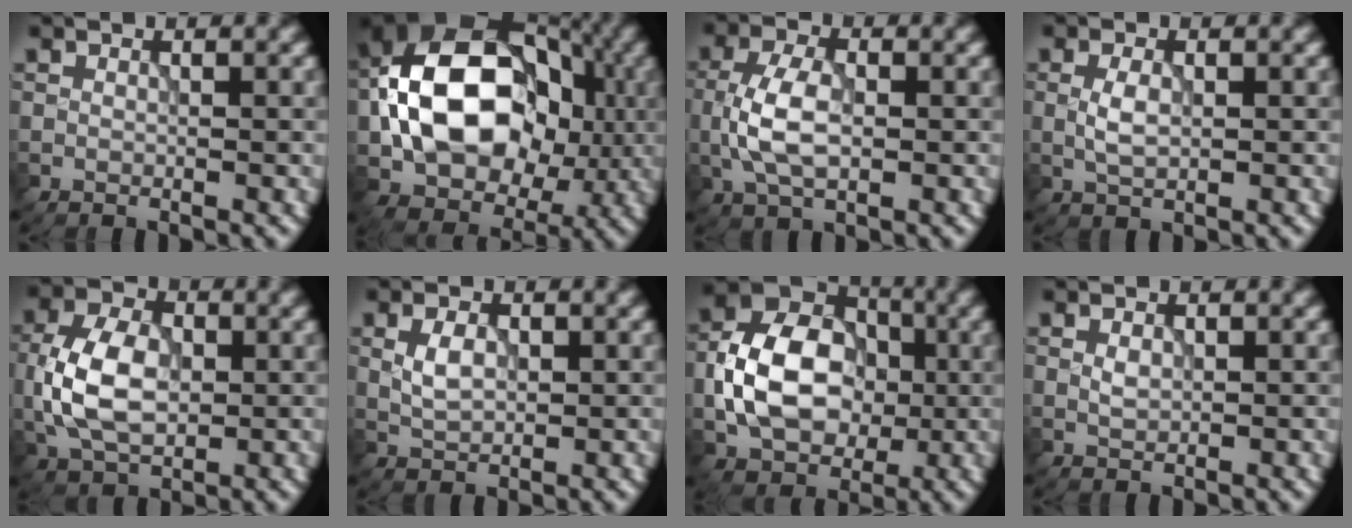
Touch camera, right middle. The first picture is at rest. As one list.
[{"total": 14.8, "force": [0.3, 10.7, 10.2], "torque": [-0.172, 0.020, -0.006]}, {"total": 4.9, "force": [-0.6, 2.8, 4.0], "torque": [-0.091, 0.001, -0.015]}, {"total": 1.9, "force": [0.1, 1.0, 1.6], "torque": [-0.038, 0.000, 0.002]}, {"total": 7.1, "force": [-0.4, 4.8, 5.3], "torque": [-0.114, 0.005, -0.013]}, {"total": 2.5, "force": [0.4, 1.6, 1.8], "torque": [-0.040, 0.001, 0.008]}, {"total": 9.6, "force": [-0.9, 7.0, 6.5], "torque": [-0.126, 0.014, -0.027]}, {"total": 1.0, "force": [0.2, 0.7, 0.6], "torque": [-0.014, 0.000, 0.004]}]